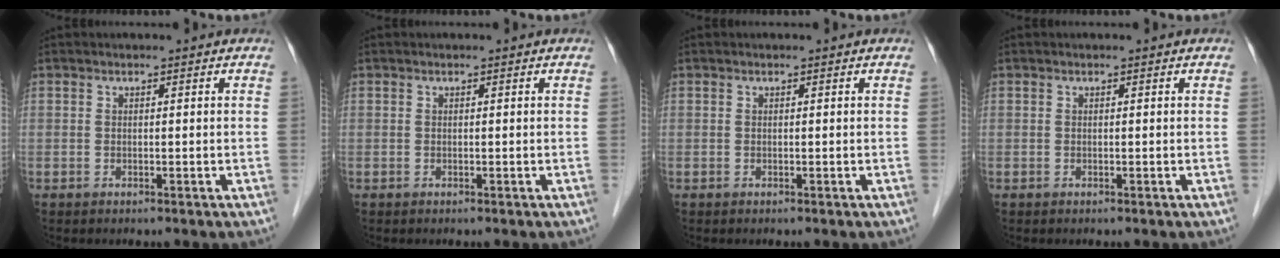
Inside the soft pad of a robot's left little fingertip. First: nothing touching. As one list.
[{"total": 0.0}, {"total": 0.0}, {"total": 0.0}]